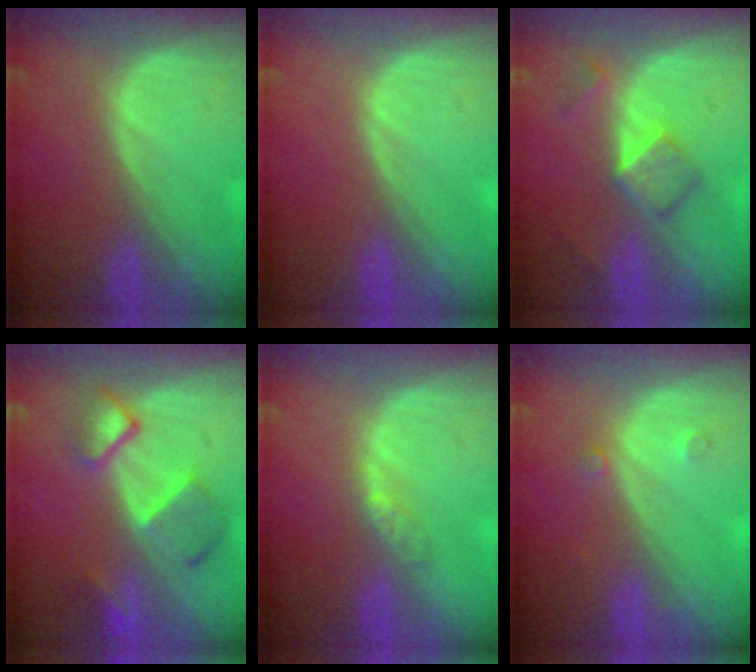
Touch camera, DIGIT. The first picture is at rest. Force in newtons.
{"total": 0.0}
{"total": 5.2, "press": 4.4, "slide": 2.7}
{"total": 7.3, "press": 6.6, "slide": 3.2}
{"total": 2.2, "press": 1.9, "slide": 1.2}
{"total": 1.5, "press": 1.2, "slide": 0.8}